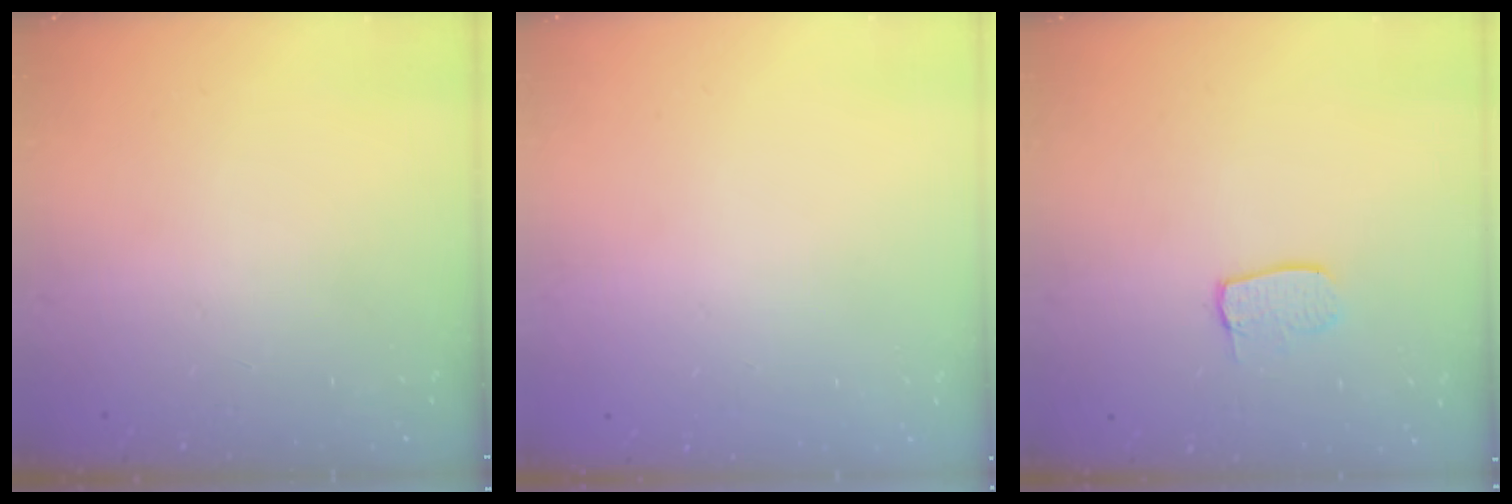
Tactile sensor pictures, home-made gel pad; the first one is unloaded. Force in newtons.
{"total": 0.0}
{"total": 6.3, "press": 6.3, "slide": 0.2}